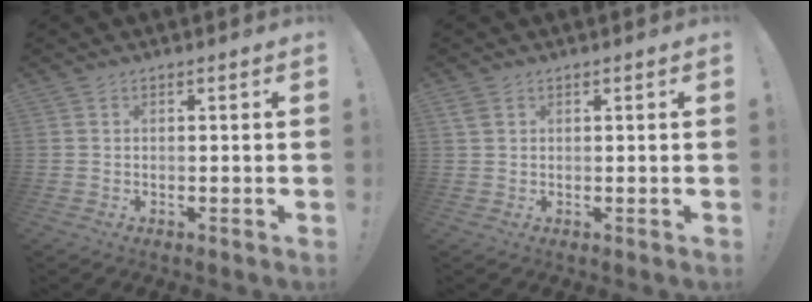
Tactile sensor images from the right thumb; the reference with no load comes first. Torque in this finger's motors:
{"motor_torque": [0.39, 0.29, 0.47, 0.04, 0.04]}